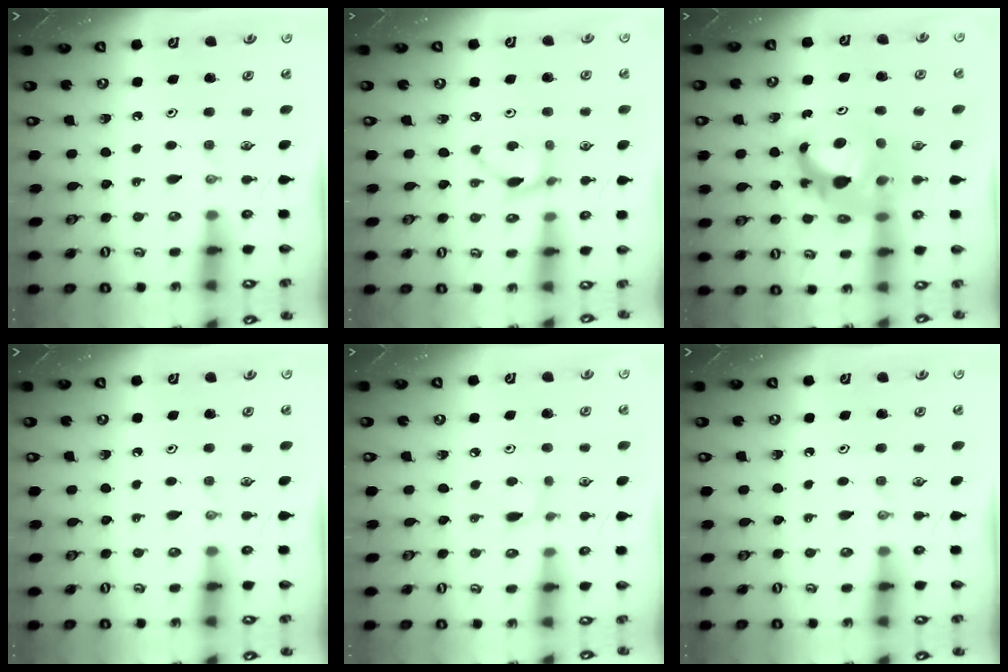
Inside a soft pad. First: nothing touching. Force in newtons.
{"total": 4.1, "press": 4.1, "slide": 0.2}
{"total": 11.9, "press": 11.8, "slide": 1.0}
{"total": 0.0}
{"total": 2.6, "press": 2.6, "slide": 0.3}
{"total": 0.0}